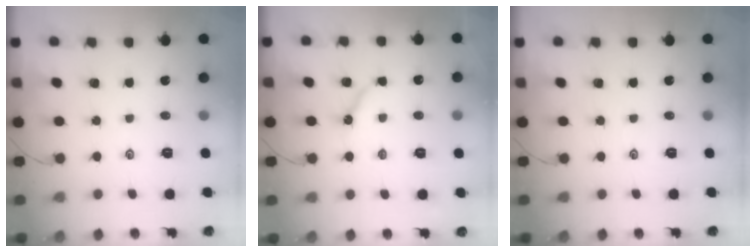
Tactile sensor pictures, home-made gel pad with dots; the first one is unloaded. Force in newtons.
{"total": 5.6, "press": 5.6, "slide": 0.5}
{"total": 0.0}